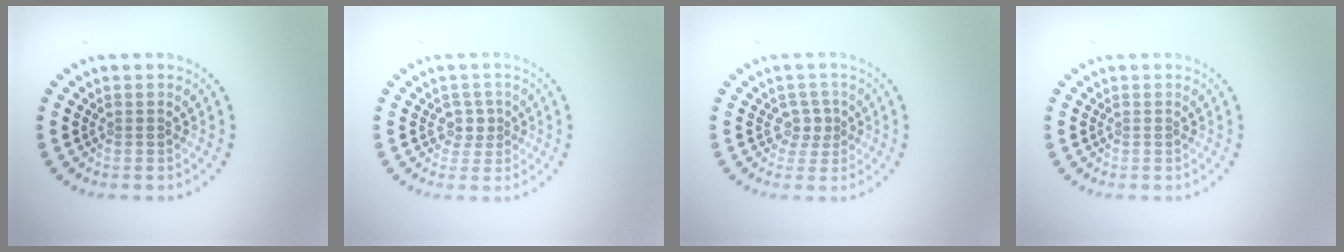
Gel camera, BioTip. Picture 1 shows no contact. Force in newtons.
{"total": 1.6, "press": 1.2, "slide": 1.0}
{"total": 1.8, "press": 1.5, "slide": 1.1}
{"total": 0.0}